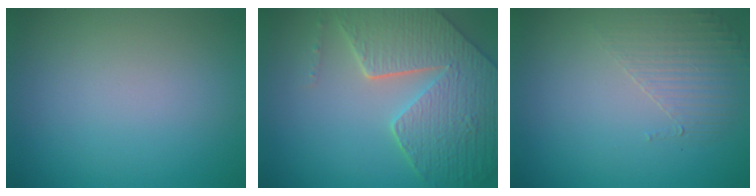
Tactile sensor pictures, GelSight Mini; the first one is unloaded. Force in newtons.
{"total": 8.4, "press": 6.0, "slide": 5.8}
{"total": 1.7, "press": 0.9, "slide": 1.4}